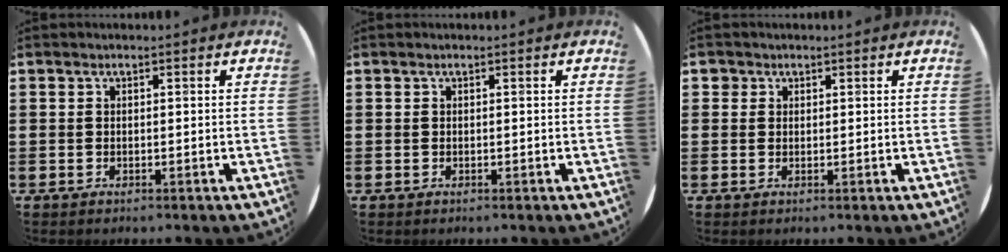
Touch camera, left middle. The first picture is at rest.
{"total": 0.0}
{"total": 1.1, "force": [0.8, 0.8, 0.0], "torque": [0.006, -0.001, 0.015]}